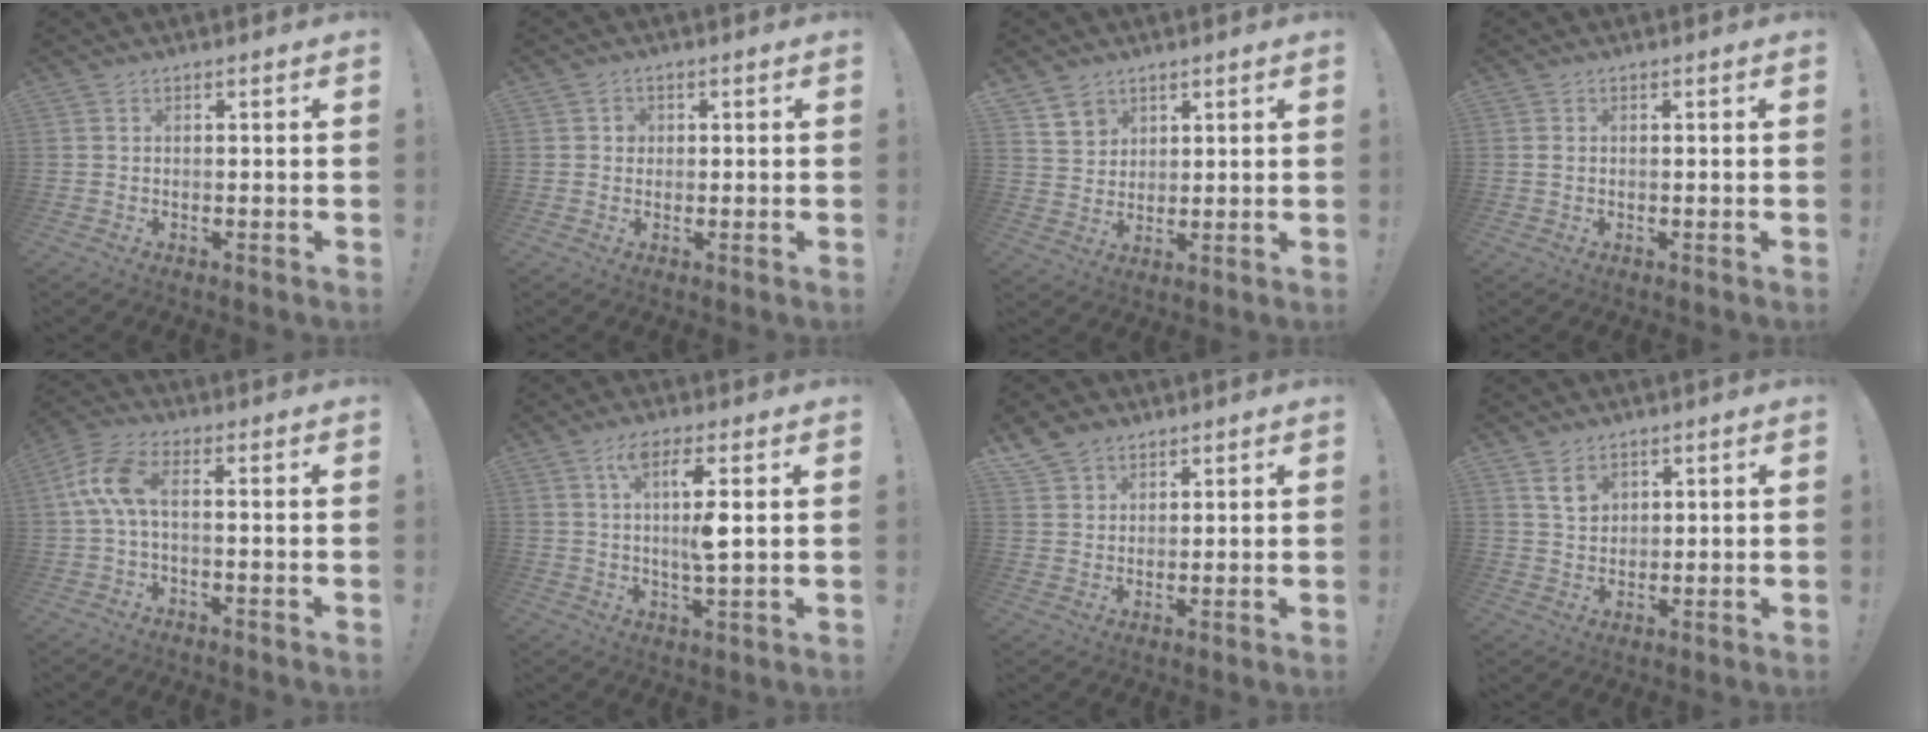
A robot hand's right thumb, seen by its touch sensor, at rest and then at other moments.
{"total": 2.1, "force": [0.1, 2.0, 0.7], "torque": [-0.013, 0.001, 0.001]}
{"total": 5.9, "force": [4.1, 4.2, 1.0], "torque": [-0.012, -0.029, 0.078]}
{"total": 0.6, "force": [0.2, 0.4, 0.3], "torque": [-0.015, 0.006, 0.005]}
{"total": 9.0, "force": [0.5, 3.7, 8.1], "torque": [-0.169, 0.007, 0.013]}
{"total": 8.9, "force": [2.6, 1.2, 8.4], "torque": [-0.147, -0.004, 0.039]}
{"total": 6.4, "force": [4.7, 4.1, 1.4], "torque": [-0.031, -0.024, 0.093]}
{"total": 5.9, "force": [3.2, 4.1, 2.8], "torque": [-0.039, -0.010, 0.060]}